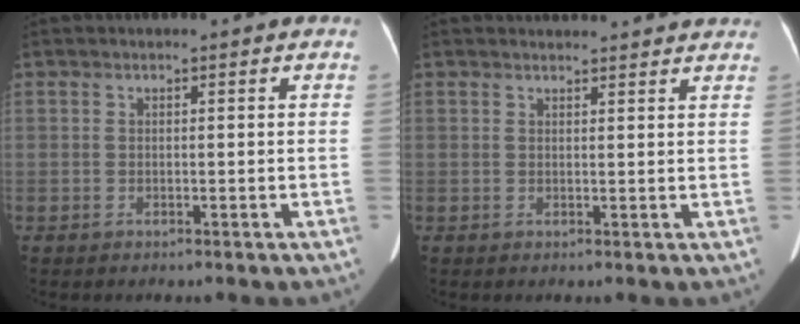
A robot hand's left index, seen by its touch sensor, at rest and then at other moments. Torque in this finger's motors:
{"motor_torque": [0.26, -0.47, -0.08, -0.01]}